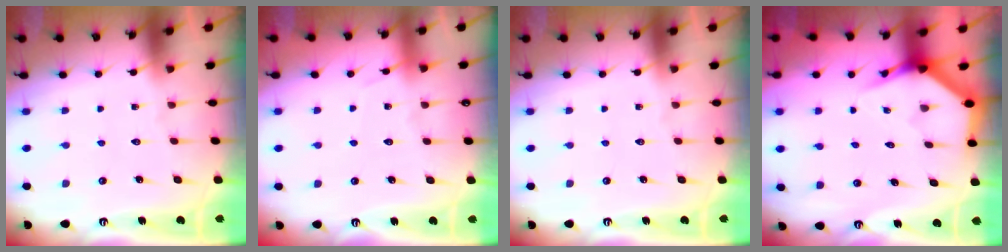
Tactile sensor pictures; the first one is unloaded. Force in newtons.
{"total": 3.9, "press": 3.9, "slide": 0.5}
{"total": 0.0}
{"total": 3.8, "press": 3.8, "slide": 0.2}